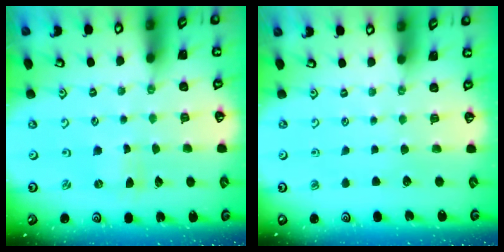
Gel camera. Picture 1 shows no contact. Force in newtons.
{"total": 0.0}